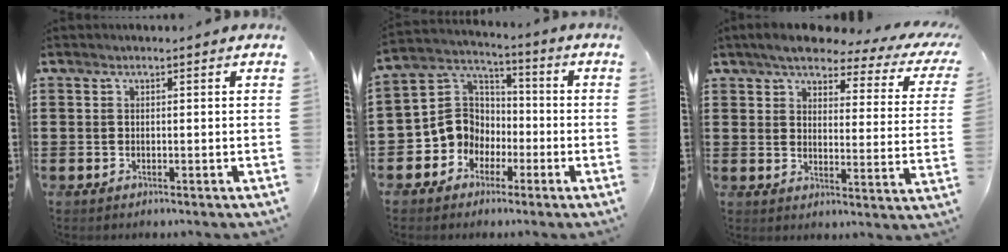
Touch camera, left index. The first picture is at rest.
{"total": 8.5, "force": [-2.3, 7.9, 2.3], "torque": [-0.096, 0.005, -0.048]}
{"total": 5.0, "force": [4.1, 1.0, 2.6], "torque": [-0.067, -0.023, 0.064]}